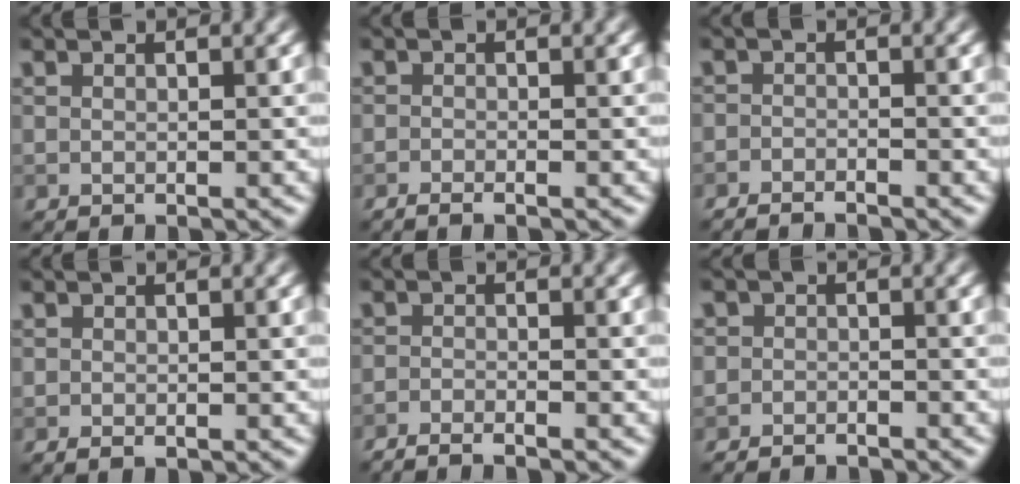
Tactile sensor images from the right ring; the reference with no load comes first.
{"total": 1.2, "force": [-0.8, 0.3, 0.8], "torque": [-0.014, -0.003, -0.016]}
{"total": 1.9, "force": [-1.8, 0.4, 0.6], "torque": [-0.006, 0.001, -0.031]}
{"total": 0.8, "force": [-0.3, 0.5, 0.5], "torque": [-0.007, -0.004, -0.004]}
{"total": 2.7, "force": [-2.3, 0.4, 1.4], "torque": [-0.025, 0.000, -0.045]}
{"total": 2.1, "force": [-1.8, 1.0, 0.1], "torque": [0.013, 0.001, -0.034]}